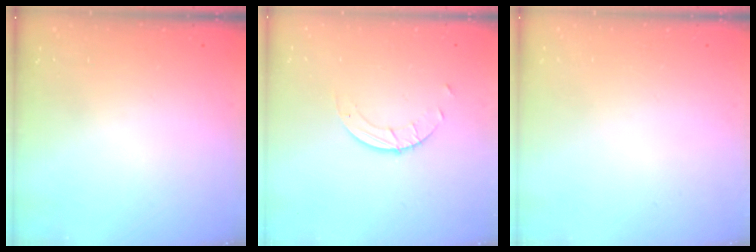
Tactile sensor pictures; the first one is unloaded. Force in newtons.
{"total": 2.6, "press": 2.6, "slide": 0.3}
{"total": 0.0}